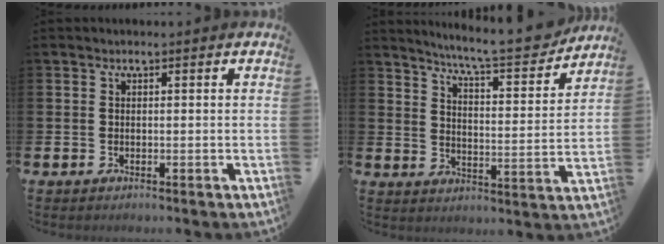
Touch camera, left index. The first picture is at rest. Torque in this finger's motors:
{"motor_torque": [0.16, -0.29, 0.25, 0.07]}